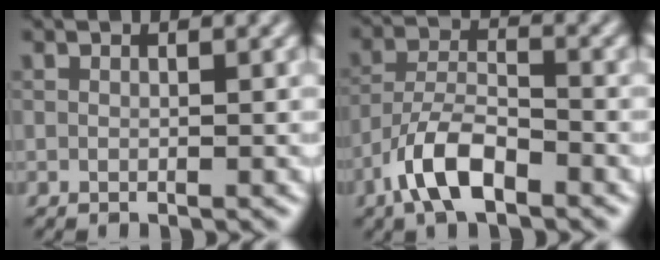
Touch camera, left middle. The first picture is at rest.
{"total": 5.7, "force": [-3.4, 2.2, 4.0], "torque": [-0.073, 0.005, -0.071]}